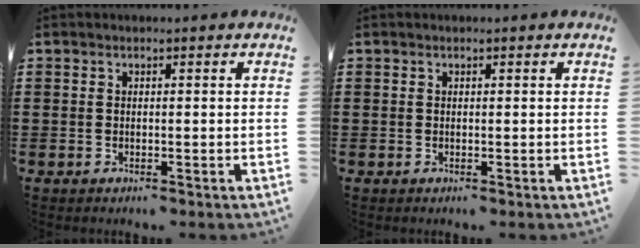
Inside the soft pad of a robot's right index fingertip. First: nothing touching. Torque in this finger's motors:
{"motor_torque": [-0.08, -0.06, 0.00, 0.01]}